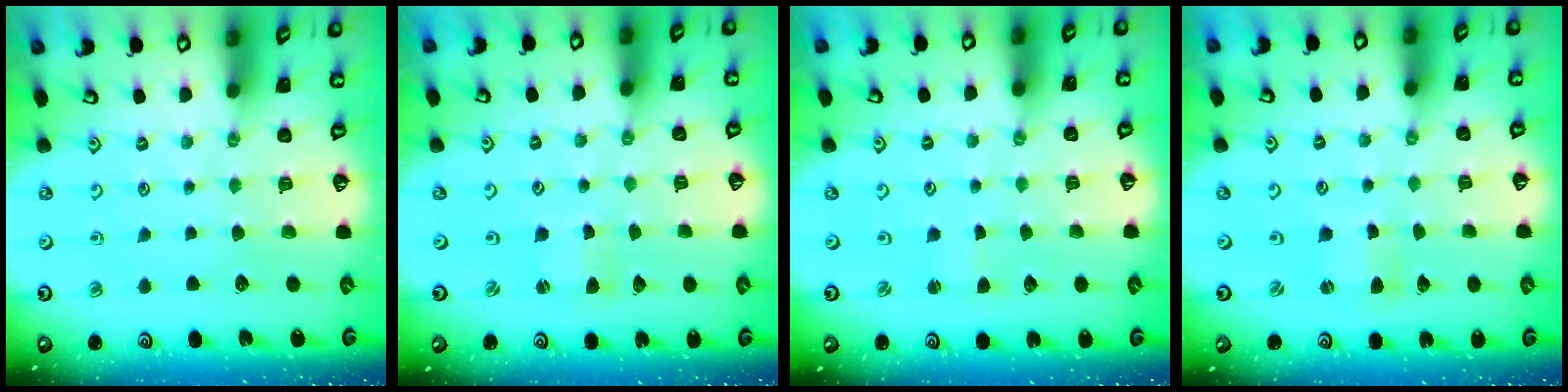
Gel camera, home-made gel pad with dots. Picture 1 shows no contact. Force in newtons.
{"total": 1.1, "press": 1.1, "slide": 0.2}
{"total": 0.8, "press": 0.8, "slide": 0.1}
{"total": 1.5, "press": 1.4, "slide": 0.3}